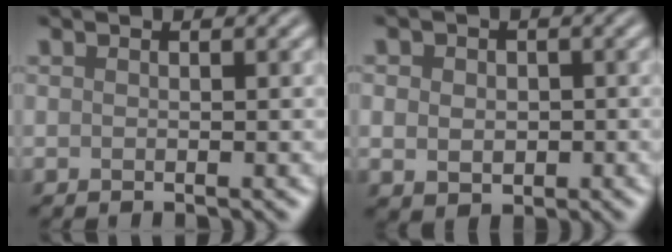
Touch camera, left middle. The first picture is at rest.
{"total": 3.3, "force": [0.3, 2.8, 1.7], "torque": [-0.021, 0.007, -0.009]}